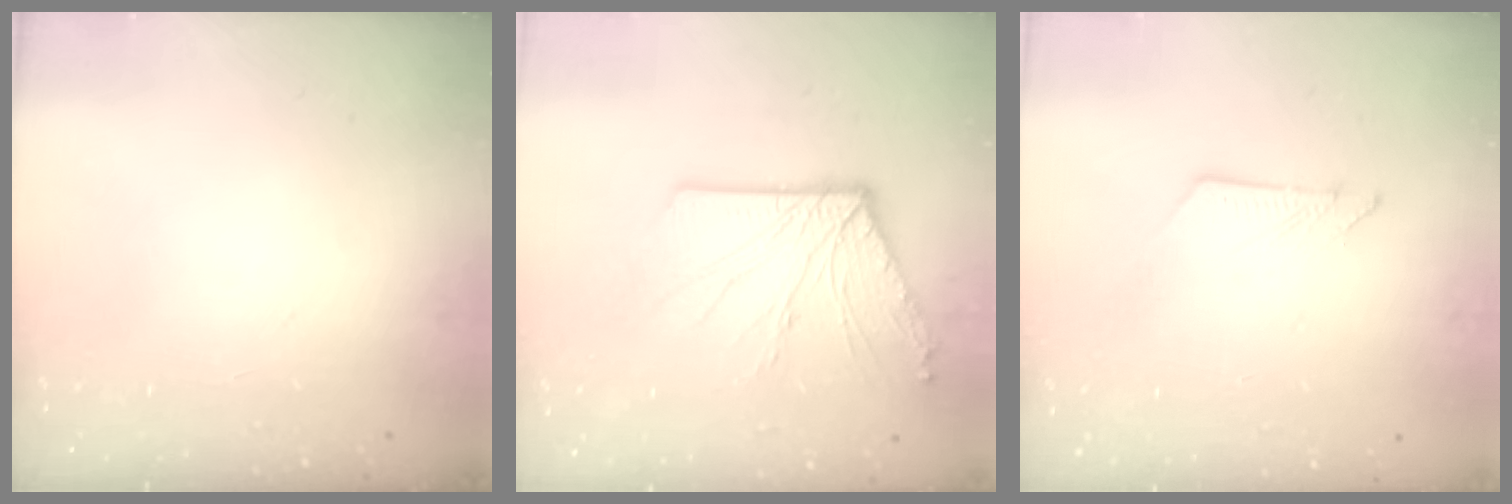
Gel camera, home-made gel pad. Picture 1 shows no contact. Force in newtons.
{"total": 12.4, "press": 12.4, "slide": 0.5}
{"total": 7.0, "press": 7.0, "slide": 0.1}